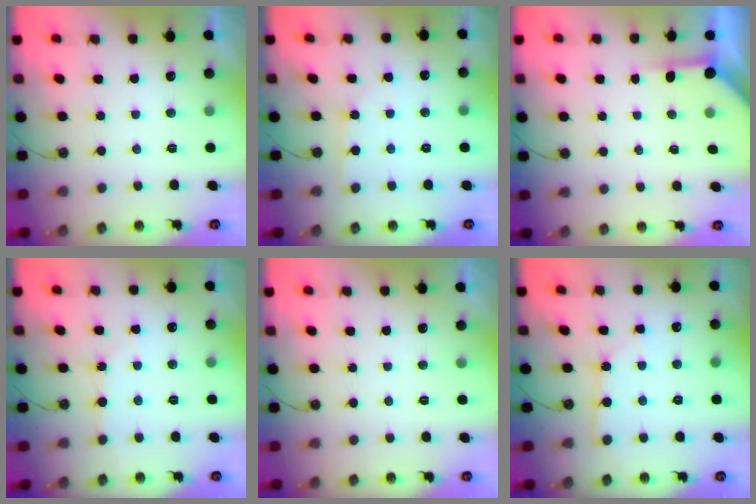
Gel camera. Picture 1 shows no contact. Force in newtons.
{"total": 2.8, "press": 2.7, "slide": 0.4}
{"total": 3.6, "press": 3.6, "slide": 0.5}
{"total": 2.4, "press": 2.3, "slide": 0.3}
{"total": 0.0}
{"total": 1.9, "press": 1.9, "slide": 0.3}